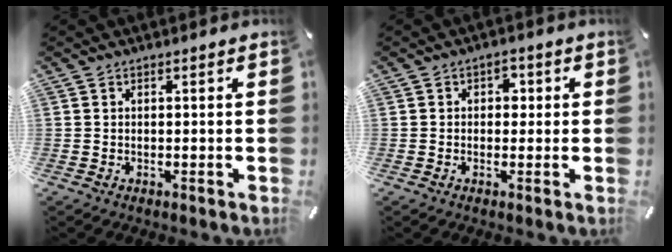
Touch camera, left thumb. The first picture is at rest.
{"total": 2.4, "force": [0.0, 2.0, 1.4], "torque": [-0.006, 0.000, -0.009]}